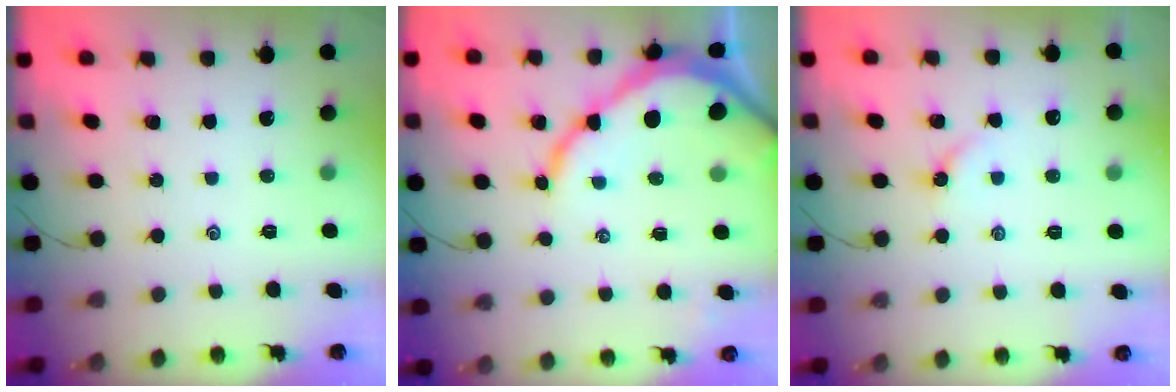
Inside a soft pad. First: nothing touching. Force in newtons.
{"total": 11.7, "press": 11.7, "slide": 1.3}
{"total": 3.8, "press": 3.8, "slide": 0.7}